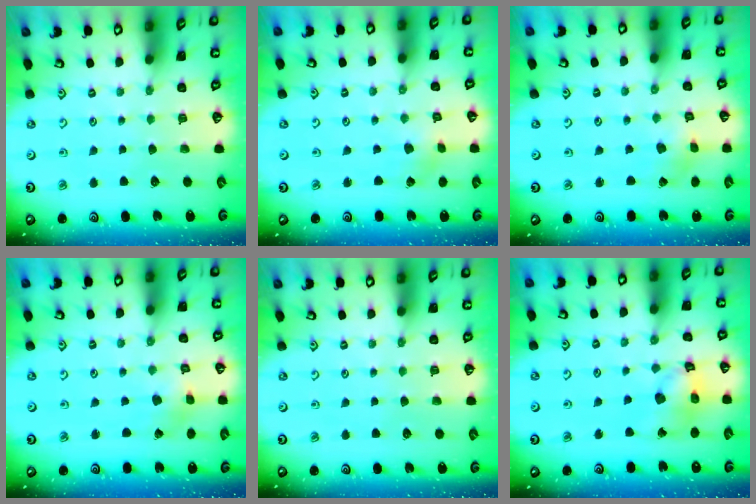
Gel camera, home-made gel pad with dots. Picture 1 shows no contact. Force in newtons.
{"total": 1.9, "press": 1.9, "slide": 0.2}
{"total": 1.1, "press": 1.0, "slide": 0.4}
{"total": 1.4, "press": 1.4, "slide": 0.1}
{"total": 0.0}
{"total": 12.8, "press": 12.8, "slide": 1.4}